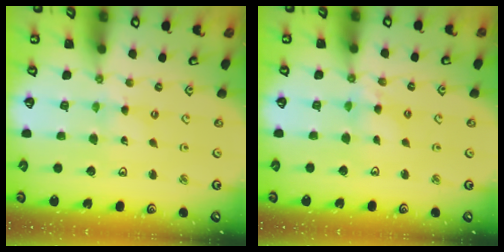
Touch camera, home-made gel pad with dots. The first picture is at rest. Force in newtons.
{"total": 4.9, "press": 4.8, "slide": 0.5}